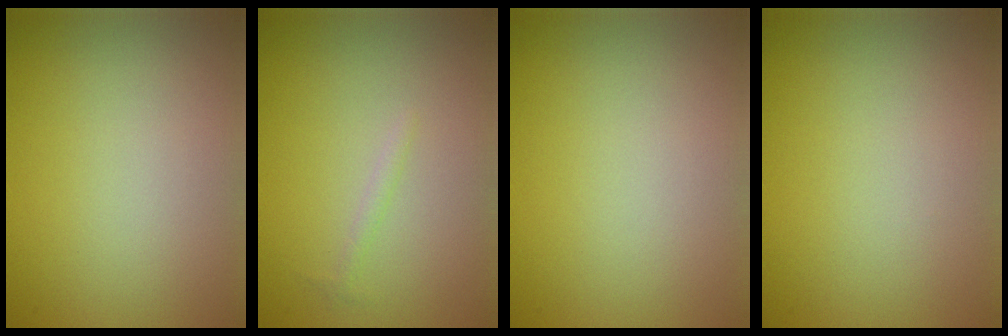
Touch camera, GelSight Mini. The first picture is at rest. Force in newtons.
{"total": 0.6, "press": 0.6, "slide": 0.0}
{"total": 0.0}
{"total": 0.0}